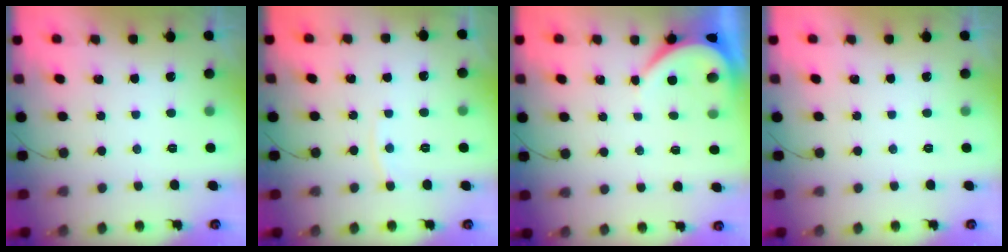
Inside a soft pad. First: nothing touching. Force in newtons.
{"total": 3.2, "press": 3.2, "slide": 0.4}
{"total": 3.9, "press": 3.9, "slide": 0.5}
{"total": 0.0}